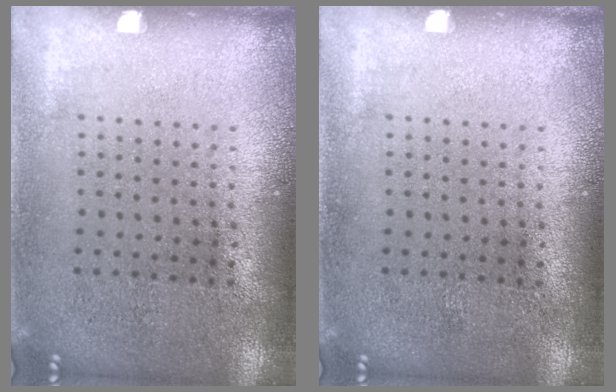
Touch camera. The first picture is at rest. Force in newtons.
{"total": 0.0}